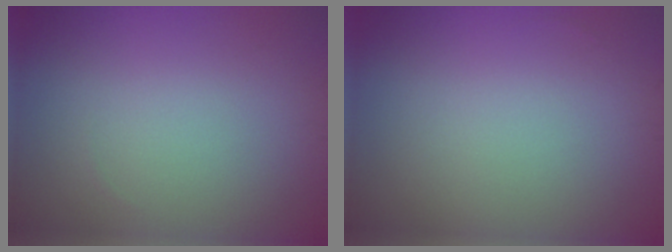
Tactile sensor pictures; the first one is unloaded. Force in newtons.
{"total": 0.0}